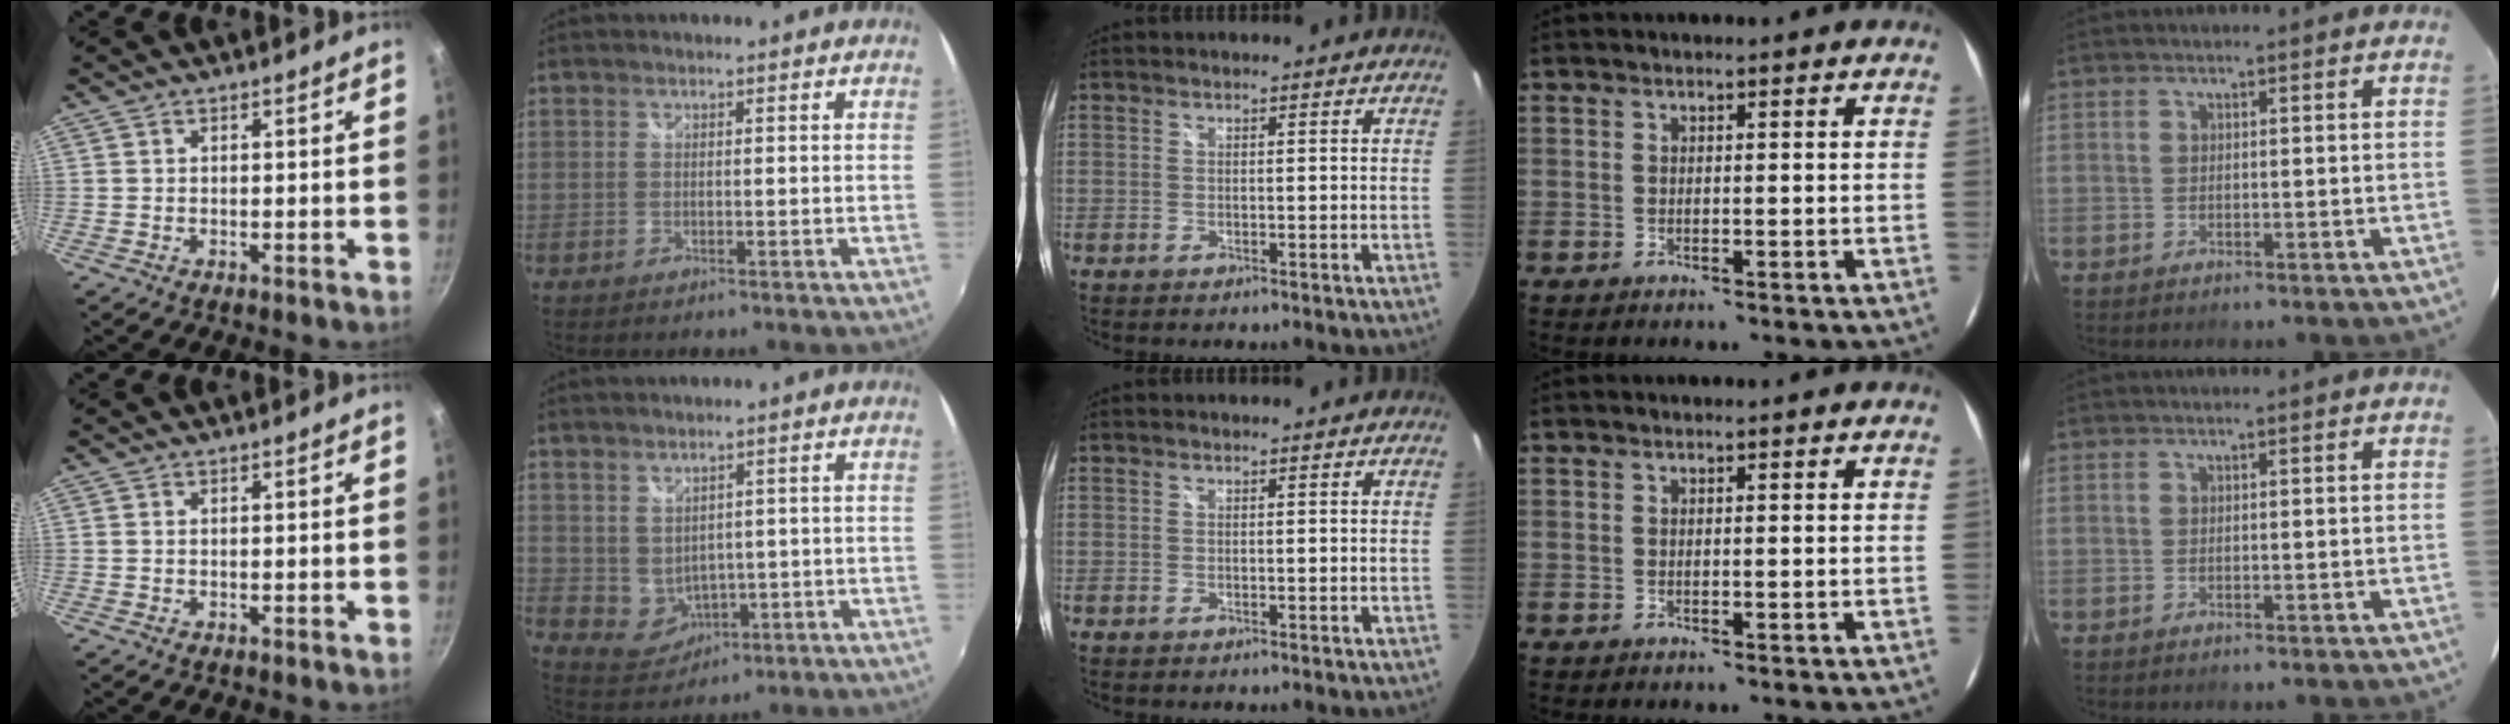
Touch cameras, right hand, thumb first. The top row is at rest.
{"index": {"total": 5.4, "force": [1.1, 4.5, 2.8], "torque": [-0.054, -0.005, 0.039]}}